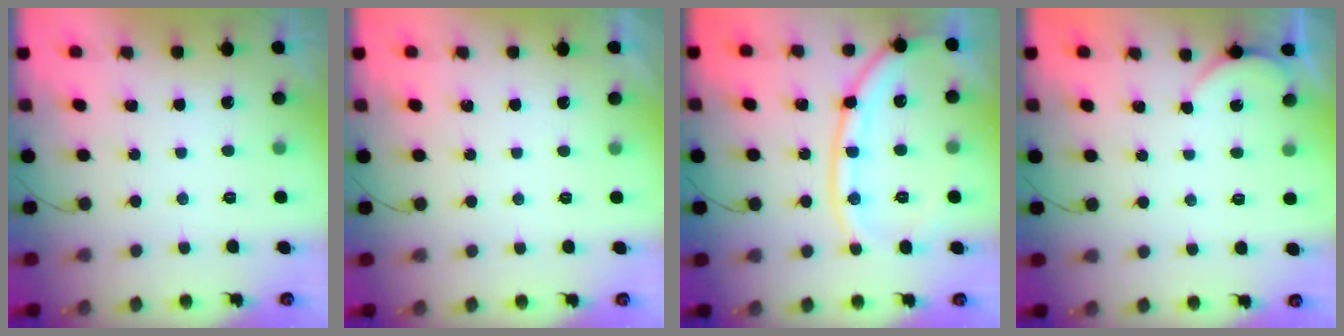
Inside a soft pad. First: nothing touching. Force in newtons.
{"total": 1.0, "press": 1.0, "slide": 0.1}
{"total": 15.3, "press": 15.2, "slide": 1.6}
{"total": 2.6, "press": 2.5, "slide": 0.5}